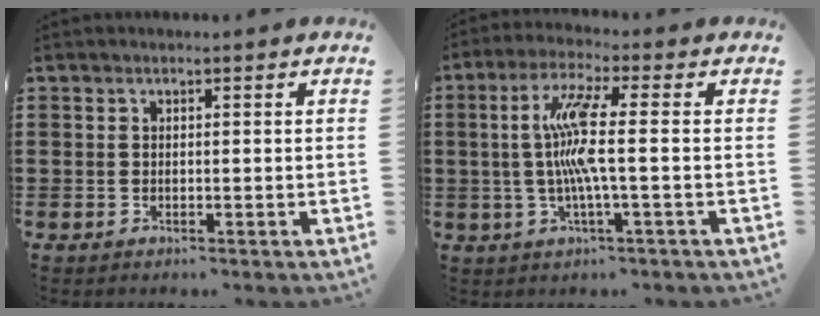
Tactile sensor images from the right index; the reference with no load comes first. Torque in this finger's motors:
{"motor_torque": [1.73, -0.40, 0.83, 0.21]}